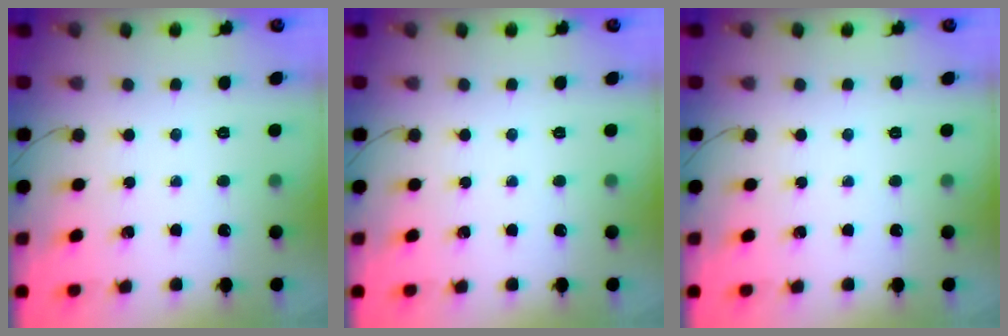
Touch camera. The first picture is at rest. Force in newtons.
{"total": 0.0}
{"total": 0.0}